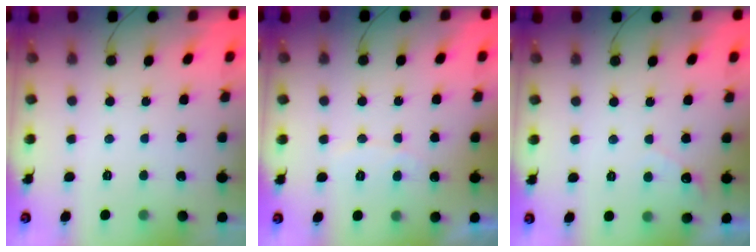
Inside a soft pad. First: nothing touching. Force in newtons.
{"total": 4.1, "press": 4.1, "slide": 0.2}
{"total": 3.9, "press": 3.9, "slide": 0.2}